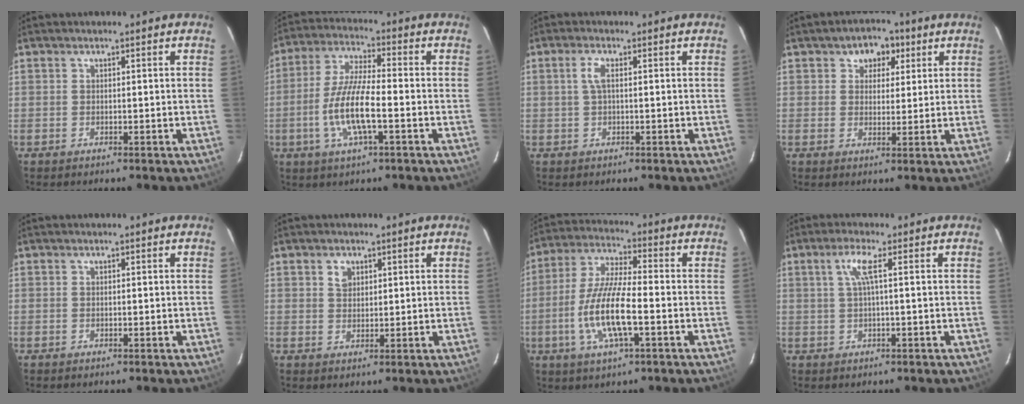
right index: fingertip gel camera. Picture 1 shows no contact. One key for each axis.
{"total": 10.8, "fx": -3.1, "fy": 2.3, "fz": 10.1, "tx": -0.209, "ty": -0.004, "tz": -0.062}
{"total": 2.3, "fx": 0.3, "fy": 0.5, "fz": 2.2, "tx": -0.049, "ty": 0.003, "tz": 0.006}
{"total": 5.4, "fx": 2.4, "fy": 4.3, "fz": 2.3, "tx": -0.023, "ty": 0.012, "tz": 0.035}
{"total": 0.0}
{"total": 2.5, "fx": 1.3, "fy": 1.9, "fz": 0.9, "tx": -0.010, "ty": 0.006, "tz": 0.024}
{"total": 12.5, "fx": -3.6, "fy": 2.7, "fz": 11.7, "tx": -0.244, "ty": -0.007, "tz": -0.070}
{"total": 3.4, "fx": 0.7, "fy": -0.3, "fz": 3.3, "tx": -0.065, "ty": 0.004, "tz": 0.015}